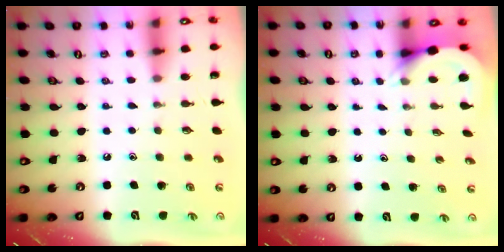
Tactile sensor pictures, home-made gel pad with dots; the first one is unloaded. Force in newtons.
{"total": 3.5, "press": 3.5, "slide": 0.3}